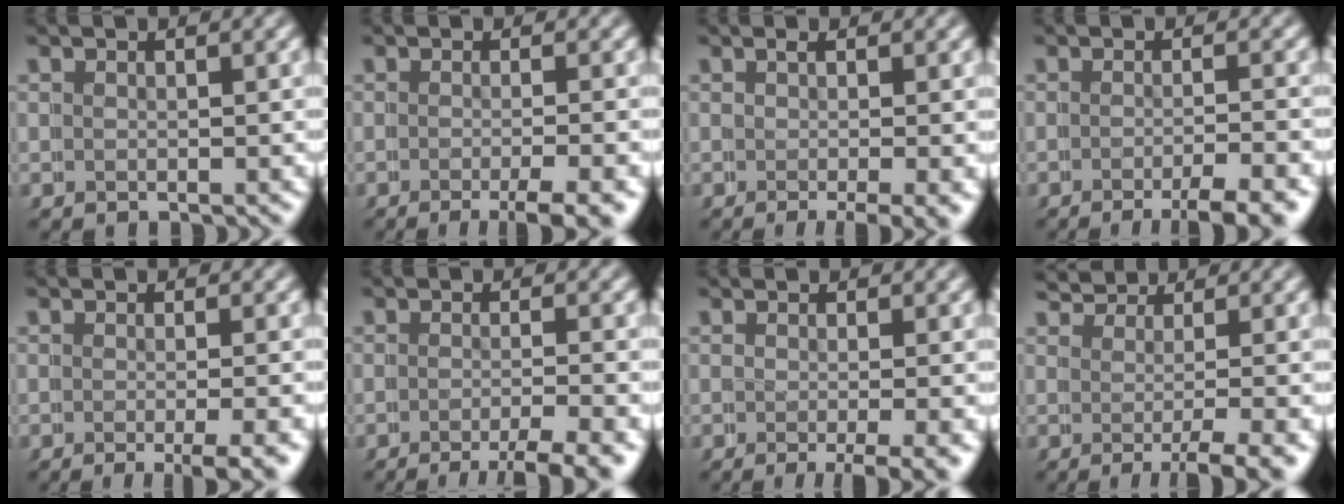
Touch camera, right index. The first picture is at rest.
{"total": 3.6, "force": [-2.1, 0.5, 2.9], "torque": [-0.028, 0.004, -0.039]}
{"total": 2.4, "force": [-1.0, 0.3, 2.2], "torque": [-0.024, 0.000, -0.017]}
{"total": 3.5, "force": [-2.4, 0.3, 2.5], "torque": [-0.031, 0.002, -0.045]}
{"total": 3.3, "force": [-1.8, 0.4, 2.8], "torque": [-0.024, 0.004, -0.031]}
{"total": 4.1, "force": [-2.7, 0.4, 3.0], "torque": [-0.036, -0.002, -0.048]}
{"total": 3.1, "force": [-1.7, 0.4, 2.6], "torque": [-0.030, -0.004, -0.027]}
{"total": 3.7, "force": [1.0, 0.5, 3.5], "torque": [-0.029, 0.010, 0.012]}